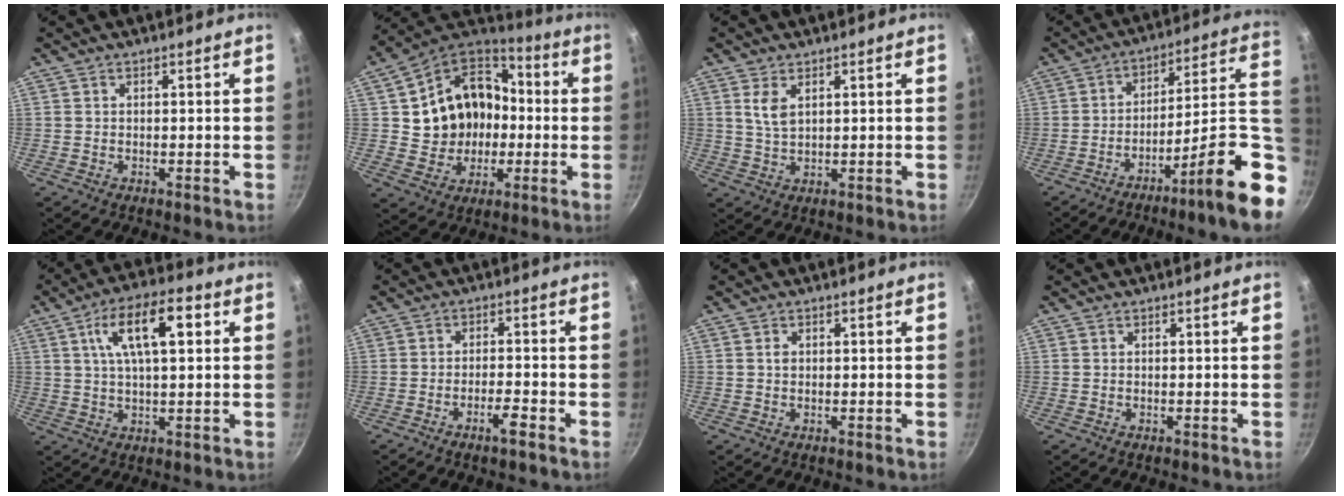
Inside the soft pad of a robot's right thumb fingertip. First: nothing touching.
{"total": 17.9, "force": [0.3, 15.3, 9.3], "torque": [-0.138, 0.045, 0.010]}
{"total": 4.1, "force": [1.7, 2.1, 3.1], "torque": [-0.058, -0.011, 0.038]}
{"total": 18.4, "force": [-6.1, 3.5, 17.0], "torque": [-0.214, 0.033, -0.097]}
{"total": 12.6, "force": [3.9, 5.0, 10.9], "torque": [-0.180, 0.014, 0.061]}
{"total": 3.3, "force": [-2.2, 0.4, 2.4], "torque": [-0.042, 0.019, -0.036]}
{"total": 1.1, "force": [0.2, 0.9, 0.6], "torque": [-0.009, 0.002, 0.003]}
{"total": 0.0}